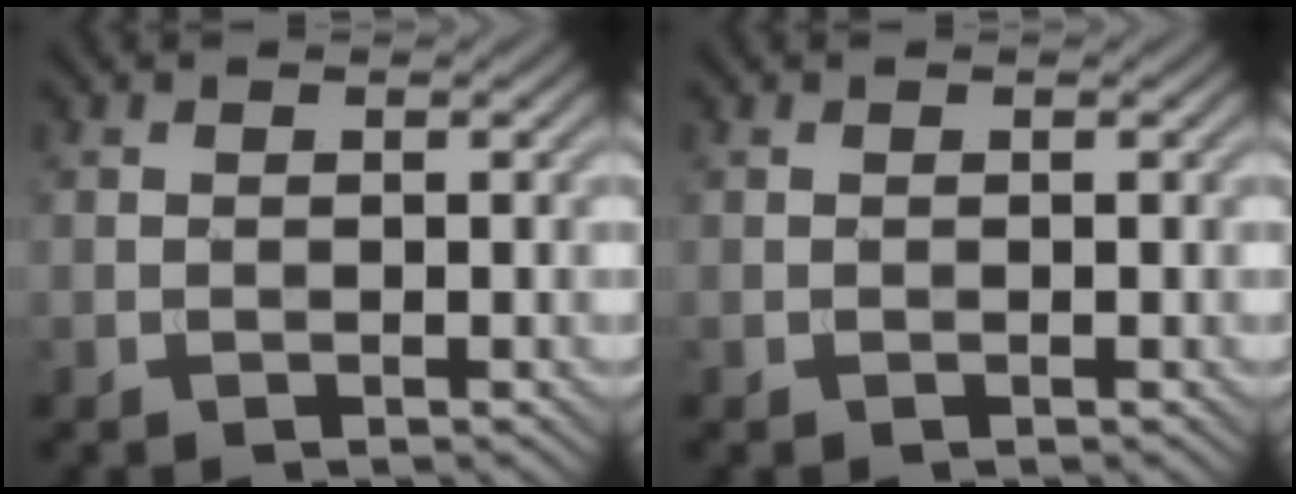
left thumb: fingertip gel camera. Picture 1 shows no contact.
{"total": 0.0}